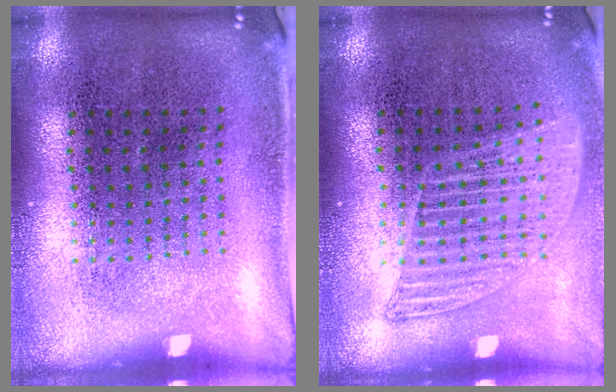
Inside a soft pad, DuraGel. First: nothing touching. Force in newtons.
{"total": 1.2, "press": 1.1, "slide": 0.4}